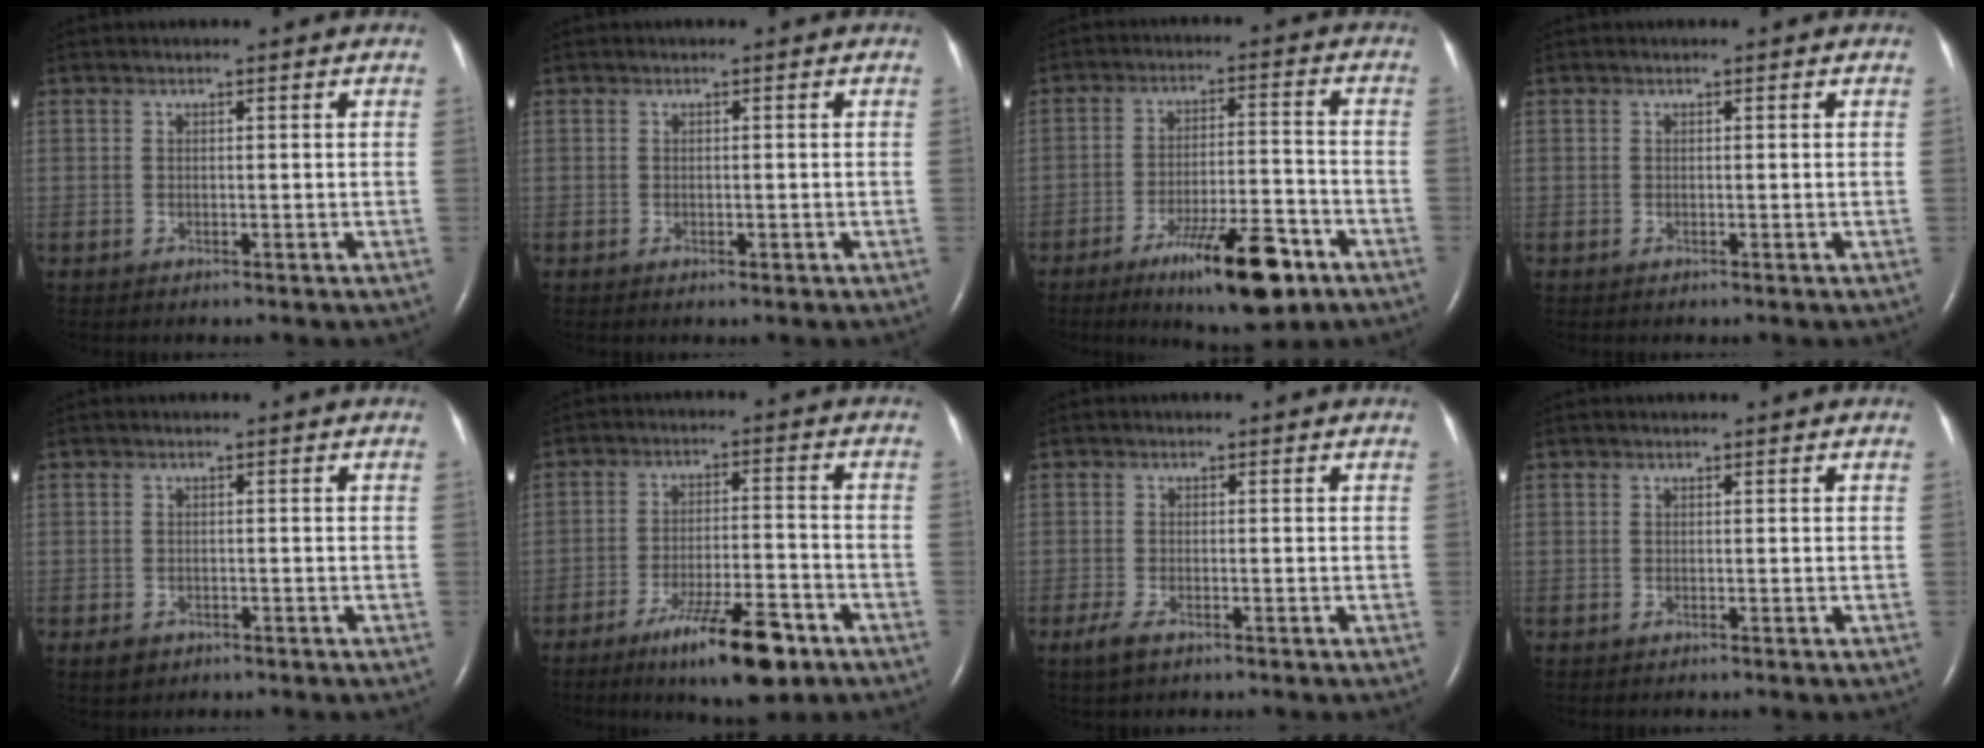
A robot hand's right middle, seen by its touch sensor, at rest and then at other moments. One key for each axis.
{"total": 0.6, "fx": -0.3, "fy": 0.2, "fz": 0.5, "tx": -0.011, "ty": -0.003, "tz": -0.002}
{"total": 12.7, "fx": -7.6, "fy": 2.5, "fz": 9.9, "tx": -0.162, "ty": -0.010, "tz": -0.114}
{"total": 0.0}
{"total": 1.9, "fx": -1.1, "fy": 1.4, "fz": 0.7, "tx": -0.012, "ty": 0.002, "tz": -0.010}
{"total": 11.6, "fx": -7.2, "fy": 2.0, "fz": 8.8, "tx": -0.149, "ty": -0.015, "tz": -0.112}
{"total": 2.4, "fx": -1.4, "fy": 0.9, "fz": 1.7, "tx": -0.046, "ty": -0.005, "tz": -0.027}
{"total": 0.0}